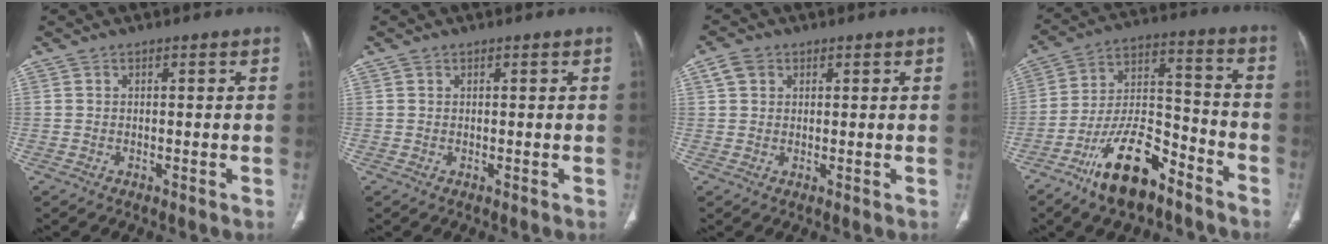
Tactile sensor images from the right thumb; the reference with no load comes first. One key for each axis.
{"total": 0.0}
{"total": 3.1, "fx": 1.3, "fy": 2.4, "fz": 1.3, "tx": -0.017, "ty": 0.003, "tz": 0.026}
{"total": 16.2, "fx": -10.8, "fy": 6.6, "fz": 10.2, "tx": -0.165, "ty": 0.080, "tz": -0.193}